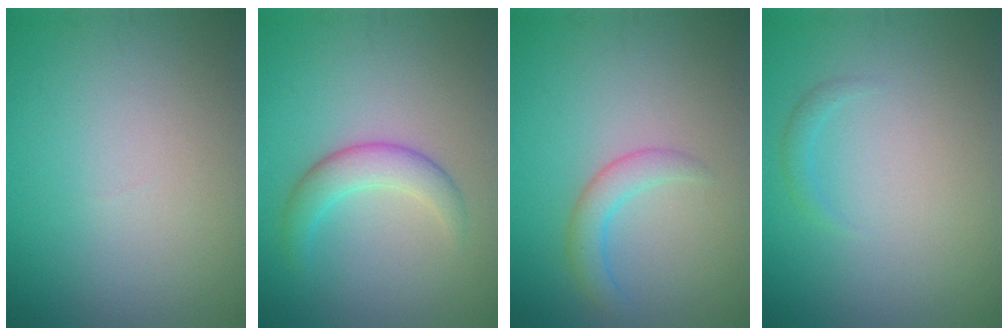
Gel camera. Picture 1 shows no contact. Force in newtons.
{"total": 3.1, "press": 3.1, "slide": 0.1}
{"total": 2.4, "press": 2.4, "slide": 0.0}
{"total": 0.8, "press": 0.8, "slide": 0.1}